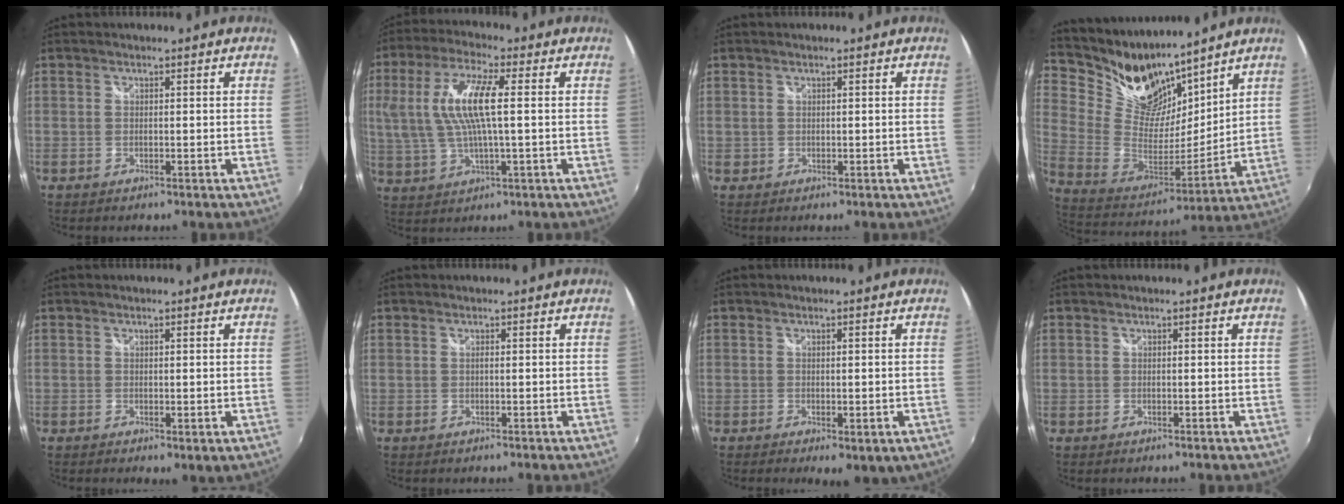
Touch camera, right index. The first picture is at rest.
{"total": 12.4, "force": [1.6, 3.1, 11.9], "torque": [-0.233, 0.006, 0.035]}
{"total": 0.9, "force": [0.1, 0.9, 0.0], "torque": [0.002, 0.002, 0.000]}
{"total": 17.8, "force": [14.2, 8.7, 6.2], "torque": [-0.165, -0.006, 0.276]}
{"total": 1.4, "force": [0.3, 0.5, 1.3], "torque": [-0.020, -0.004, 0.004]}
{"total": 0.0}
{"total": 4.7, "force": [-1.8, 1.9, 3.9], "torque": [-0.062, -0.022, -0.020]}
{"total": 0.0}